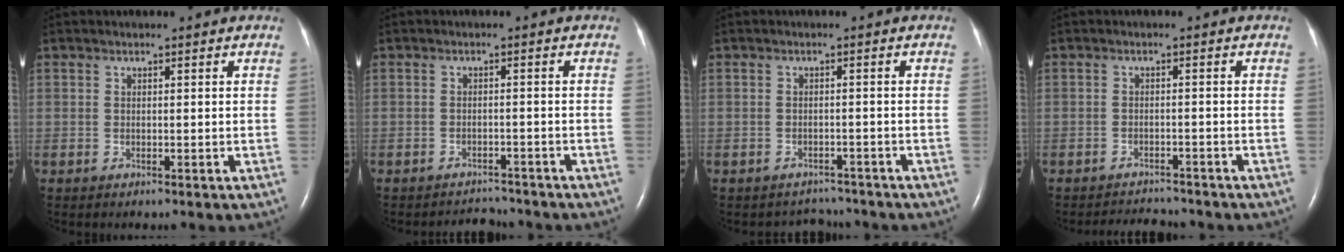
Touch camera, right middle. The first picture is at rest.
{"total": 3.3, "force": [-3.2, 0.6, -0.6], "torque": [0.002, -0.003, -0.046]}
{"total": 3.2, "force": [-2.9, 1.1, -0.7], "torque": [0.003, 0.008, -0.039]}
{"total": 4.0, "force": [-4.0, 0.6, -0.1], "torque": [-0.005, -0.004, -0.060]}